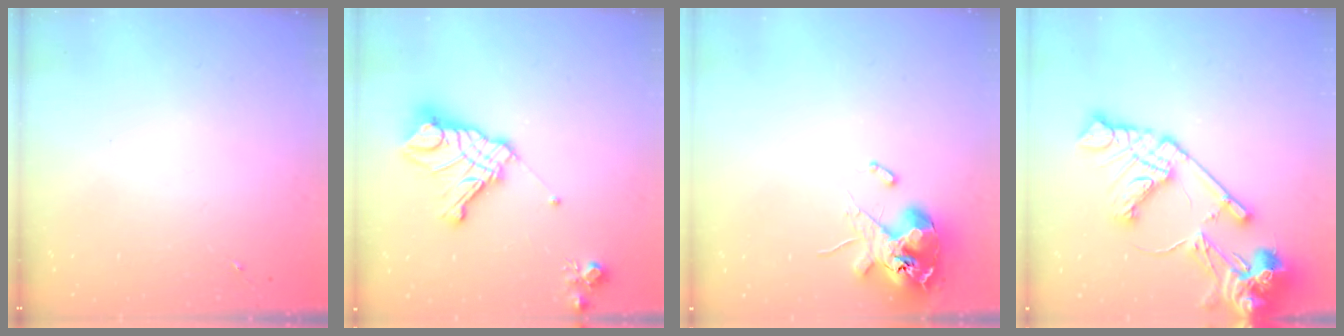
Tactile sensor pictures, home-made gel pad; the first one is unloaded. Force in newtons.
{"total": 17.5, "press": 17.4, "slide": 2.0}
{"total": 13.1, "press": 12.9, "slide": 2.2}
{"total": 20.6, "press": 20.5, "slide": 2.7}